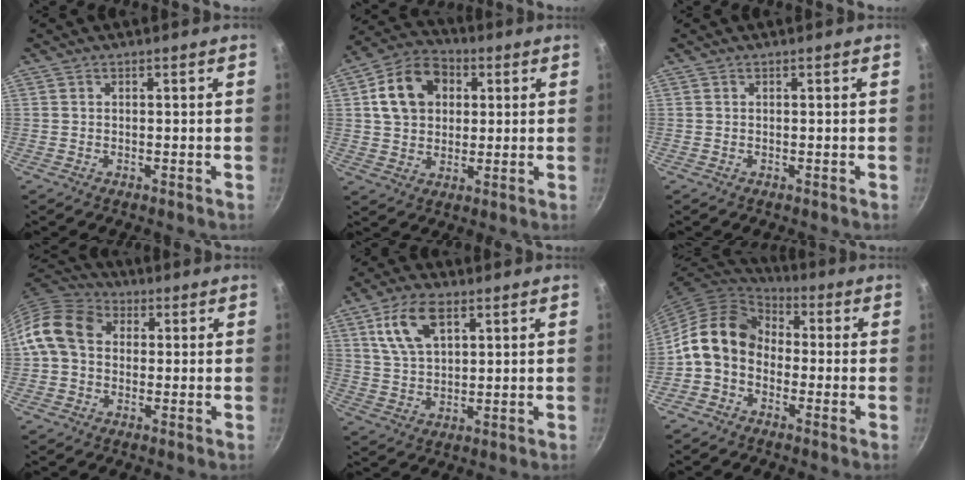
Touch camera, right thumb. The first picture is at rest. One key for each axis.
{"total": 12.9, "fx": 3.2, "fy": 10.0, "fz": 7.5, "tx": -0.106, "ty": 0.017, "tz": 0.043}
{"total": 0.0}
{"total": 10.6, "fx": 1.1, "fy": 8.3, "fz": 6.4, "tx": -0.095, "ty": 0.023, "tz": -0.001}
{"total": 10.5, "fx": 4.5, "fy": 5.6, "fz": 7.6, "tx": -0.133, "ty": -0.005, "tz": 0.088}
{"total": 12.5, "fx": -1.3, "fy": 9.6, "fz": 7.9, "tx": -0.112, "ty": 0.043, "tz": -0.046}